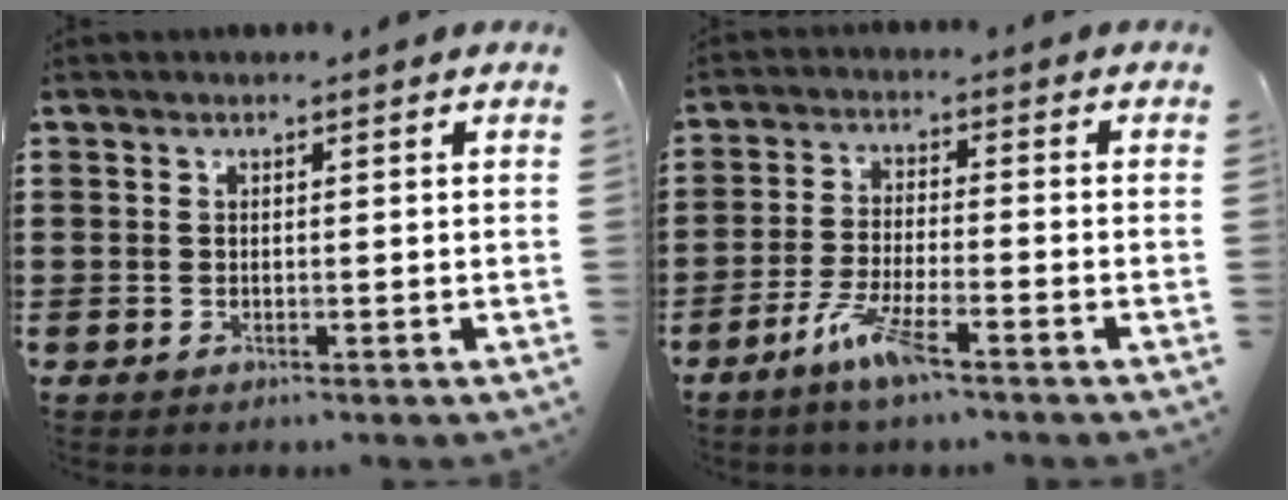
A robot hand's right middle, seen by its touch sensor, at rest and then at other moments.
{"total": 6.3, "force": [-4.1, 1.0, 4.7], "torque": [-0.107, -0.008, -0.079]}